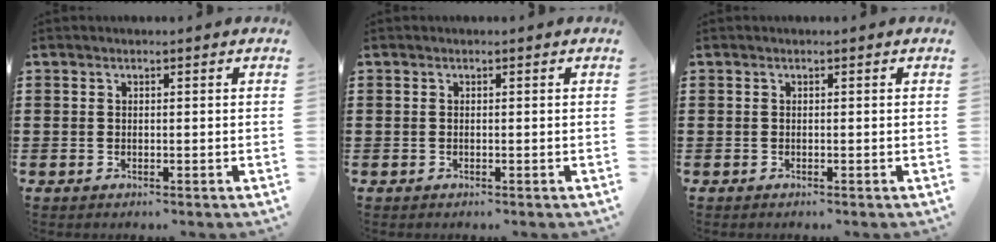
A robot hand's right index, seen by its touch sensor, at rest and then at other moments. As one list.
[{"total": 0.0}, {"total": 0.0}]